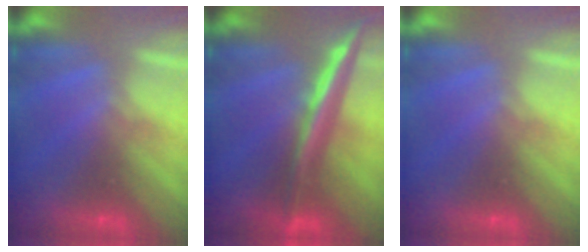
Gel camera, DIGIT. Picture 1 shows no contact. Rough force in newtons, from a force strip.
{"total": 2.8}
{"total": 0.0}